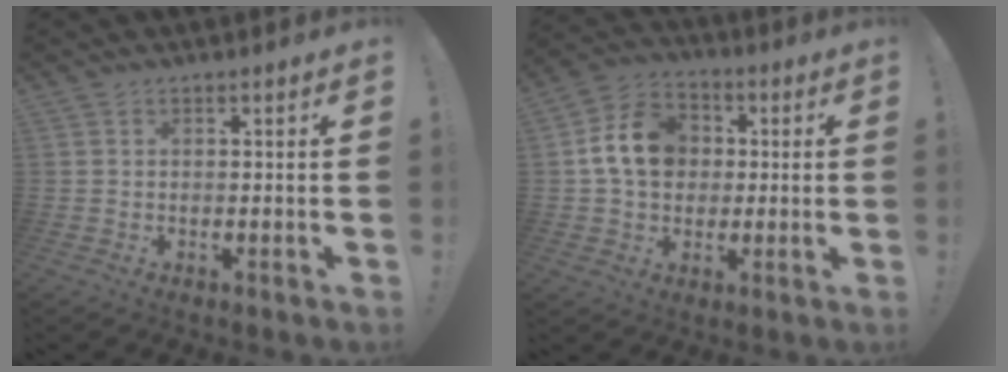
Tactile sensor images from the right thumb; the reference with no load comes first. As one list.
[{"total": 14.2, "force": [2.0, 11.5, 8.0], "torque": [-0.128, 0.011, 0.044]}]